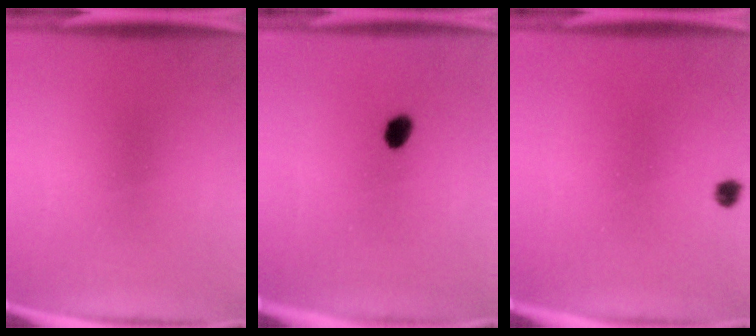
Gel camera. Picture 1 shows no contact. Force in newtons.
{"total": 2.7}
{"total": 1.4}